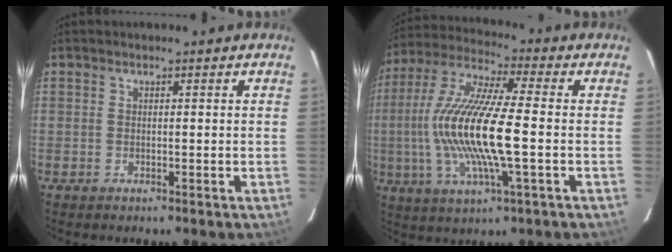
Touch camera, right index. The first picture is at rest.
{"total": 17.5, "force": [-1.9, 2.8, 17.2], "torque": [-0.340, -0.005, -0.042]}